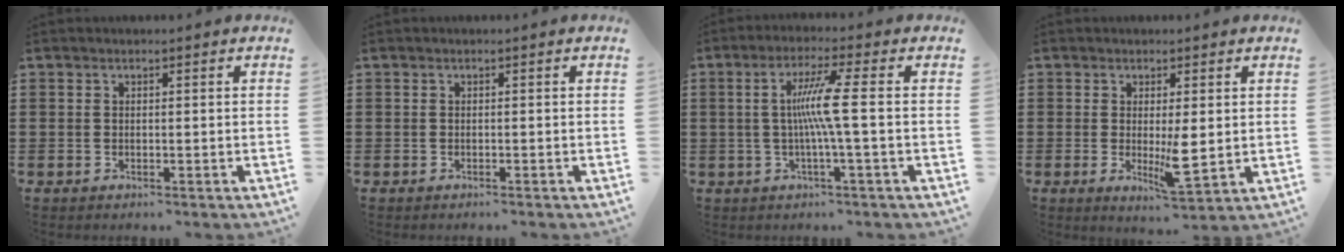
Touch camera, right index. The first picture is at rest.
{"total": 0.0}
{"total": 6.9, "force": [-0.1, -0.8, 6.9], "torque": [-0.135, -0.006, -0.014]}
{"total": 4.9, "force": [0.0, 1.2, 4.8], "torque": [-0.078, -0.007, 0.000]}